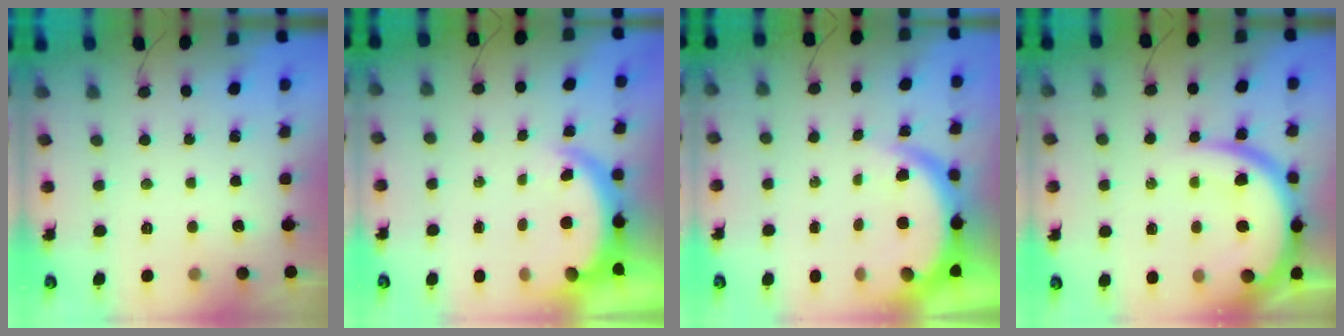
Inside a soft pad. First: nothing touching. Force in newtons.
{"total": 6.8, "press": 6.7, "slide": 0.9}
{"total": 7.1, "press": 7.0, "slide": 1.0}
{"total": 16.2, "press": 16.1, "slide": 1.7}